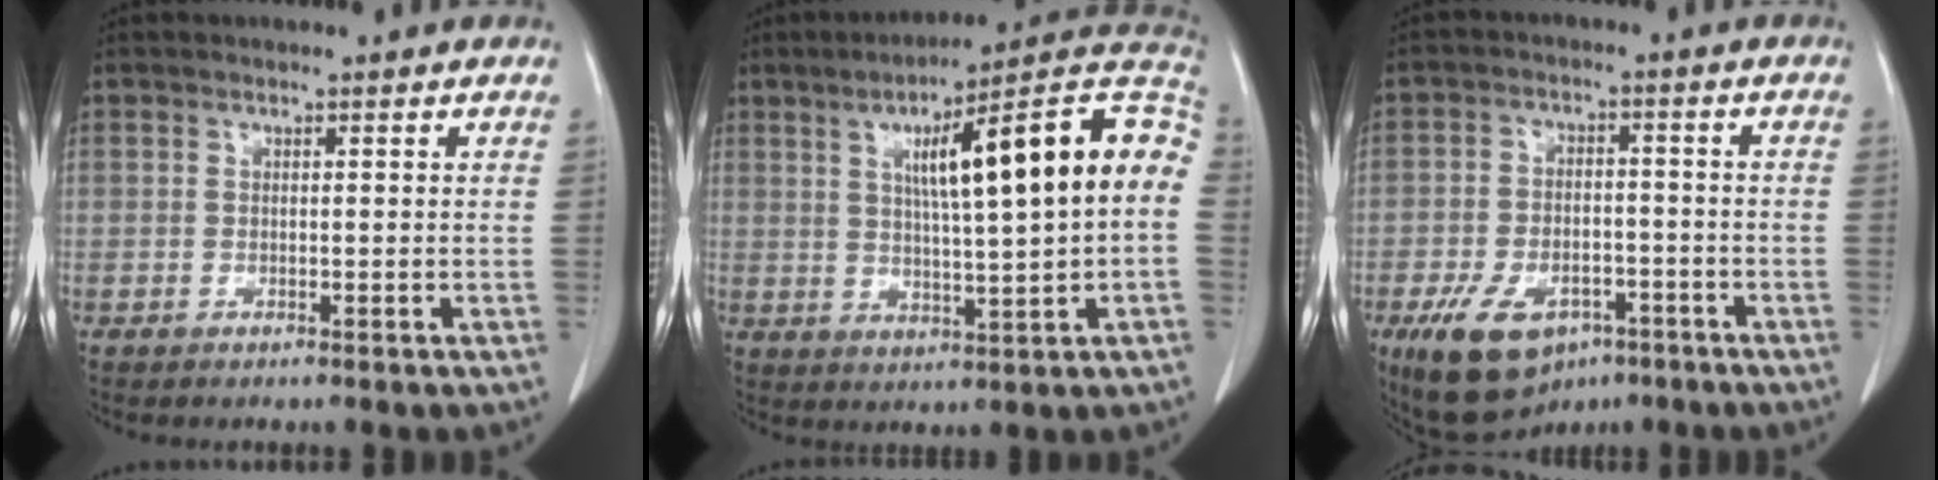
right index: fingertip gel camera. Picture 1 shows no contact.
{"total": 20.3, "force": [3.6, 1.6, 19.9], "torque": [-0.275, 0.041, 0.045]}
{"total": 12.3, "force": [-7.4, 6.5, 7.4], "torque": [-0.137, -0.002, -0.113]}